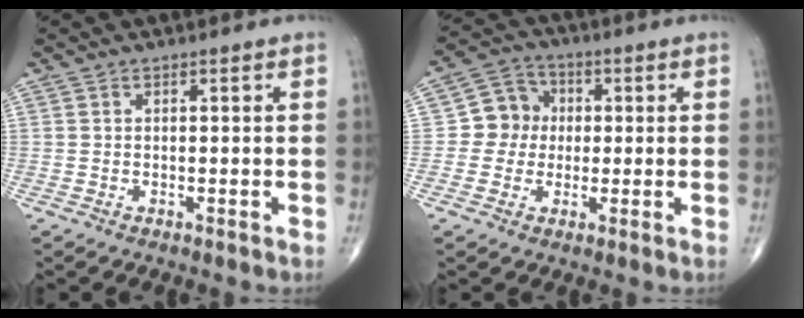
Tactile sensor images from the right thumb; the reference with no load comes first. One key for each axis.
{"total": 7.2, "fx": 0.1, "fy": 6.7, "fz": 2.6, "tx": -0.007, "ty": 0.015, "tz": -0.012}